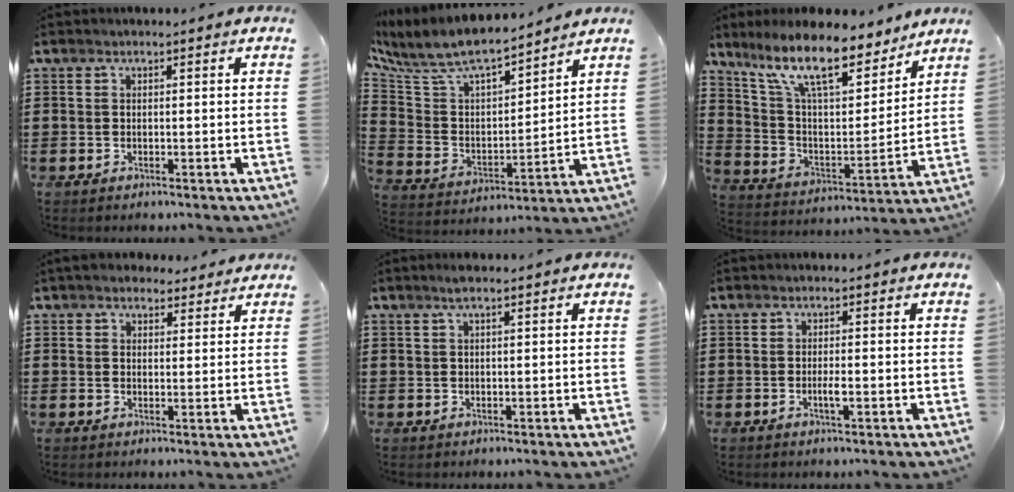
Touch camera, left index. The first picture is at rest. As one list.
[{"total": 8.7, "force": [7.6, 2.1, 3.8], "torque": [-0.109, -0.052, 0.130]}, {"total": 13.6, "force": [10.2, 3.5, 8.3], "torque": [-0.185, -0.046, 0.177]}, {"total": 3.3, "force": [2.8, 1.5, 0.6], "torque": [-0.021, -0.002, 0.054]}, {"total": 1.6, "force": [1.0, 0.2, 1.3], "torque": [-0.027, 0.003, 0.017]}, {"total": 1.9, "force": [-0.5, 0.3, 1.8], "torque": [-0.033, 0.000, -0.009]}]